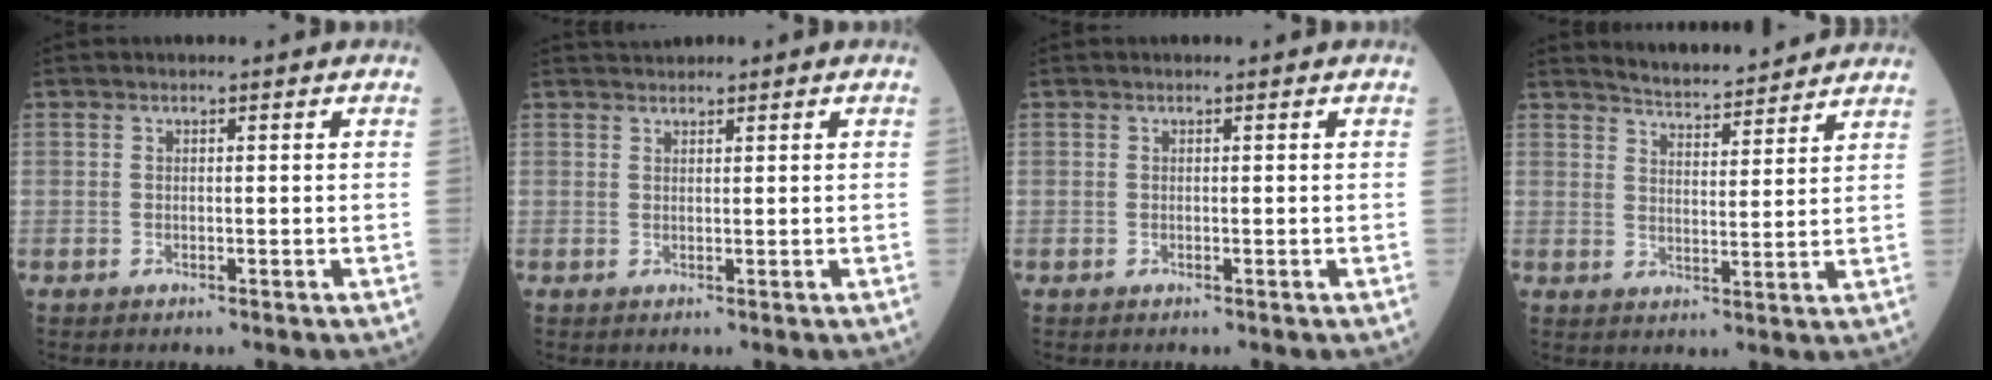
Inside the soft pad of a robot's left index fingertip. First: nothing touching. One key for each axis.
{"total": 1.3, "fx": 1.3, "fy": 0.2, "fz": 0.0, "tx": -0.010, "ty": 0.014, "tz": 0.026}
{"total": 0.0}
{"total": 8.8, "fx": 8.5, "fy": 0.9, "fz": 2.0, "tx": -0.039, "ty": 0.009, "tz": 0.124}